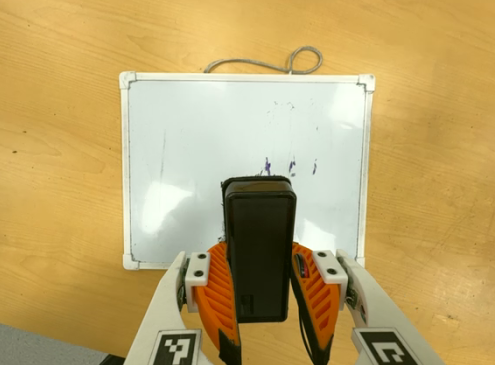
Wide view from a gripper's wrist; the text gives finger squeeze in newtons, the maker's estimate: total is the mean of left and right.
{"total": 8.0, "left": 7.4, "right": 8.6}